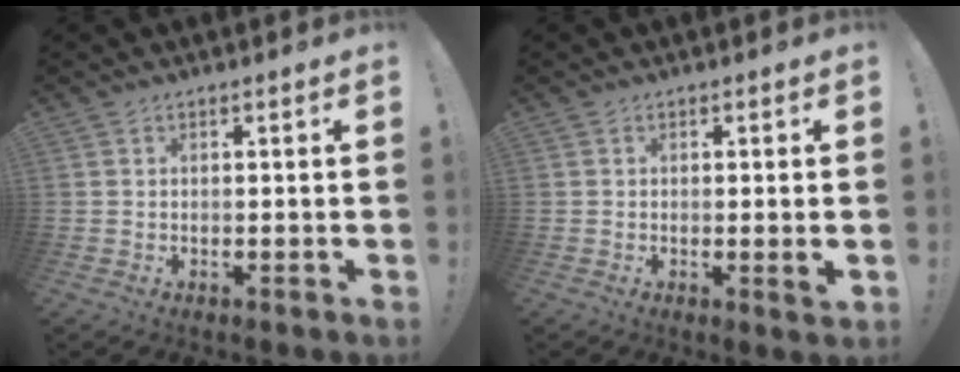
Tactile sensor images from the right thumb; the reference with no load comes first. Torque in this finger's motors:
{"motor_torque": [-0.11, 0.10, -0.08, 0.11, 0.01]}